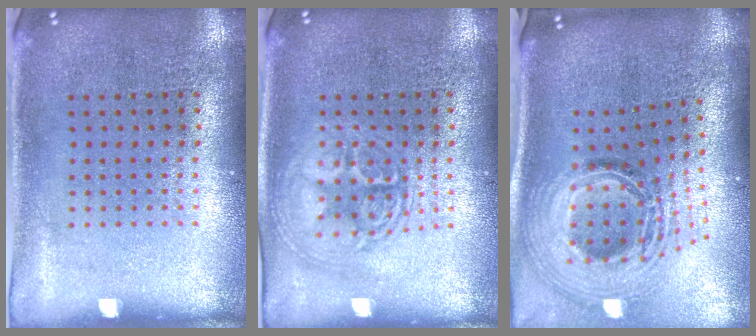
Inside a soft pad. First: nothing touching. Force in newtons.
{"total": 2.9, "press": 2.8, "slide": 0.4}
{"total": 2.5, "press": 1.8, "slide": 1.8}